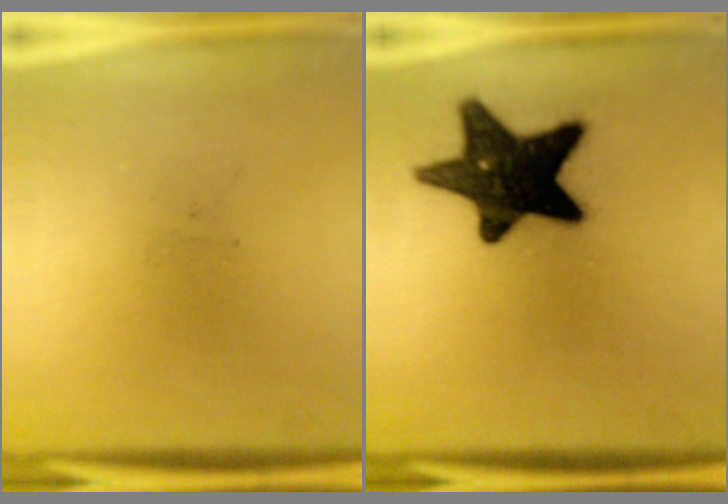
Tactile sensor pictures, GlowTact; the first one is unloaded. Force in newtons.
{"total": 17.0}